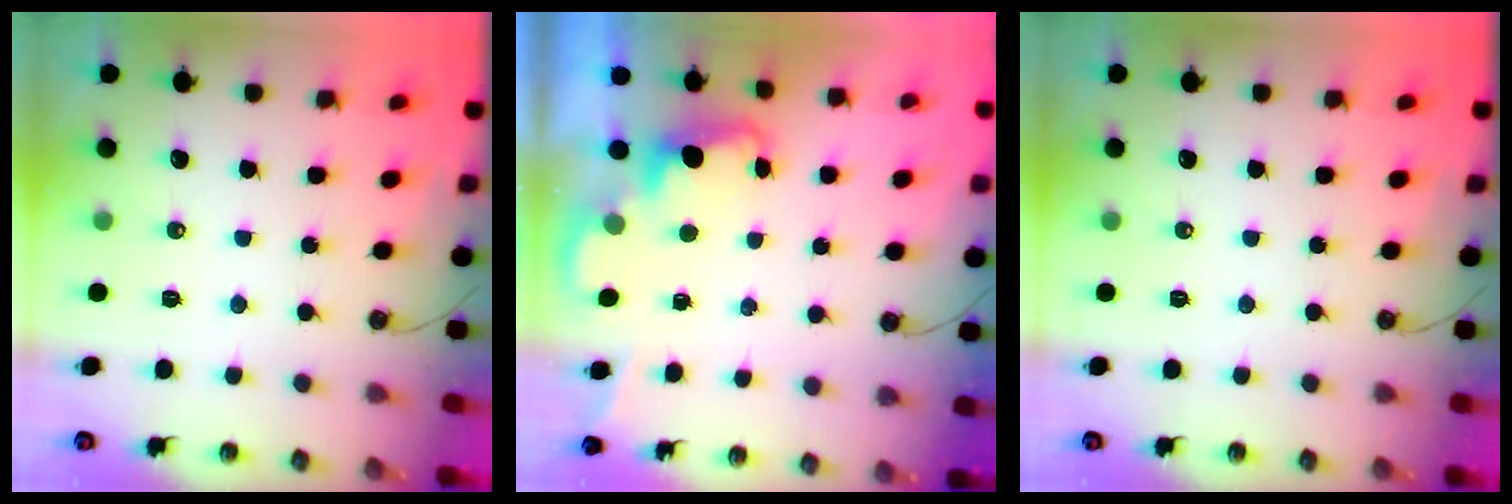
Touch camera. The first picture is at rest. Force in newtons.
{"total": 2.2, "press": 2.2, "slide": 0.5}
{"total": 0.0}